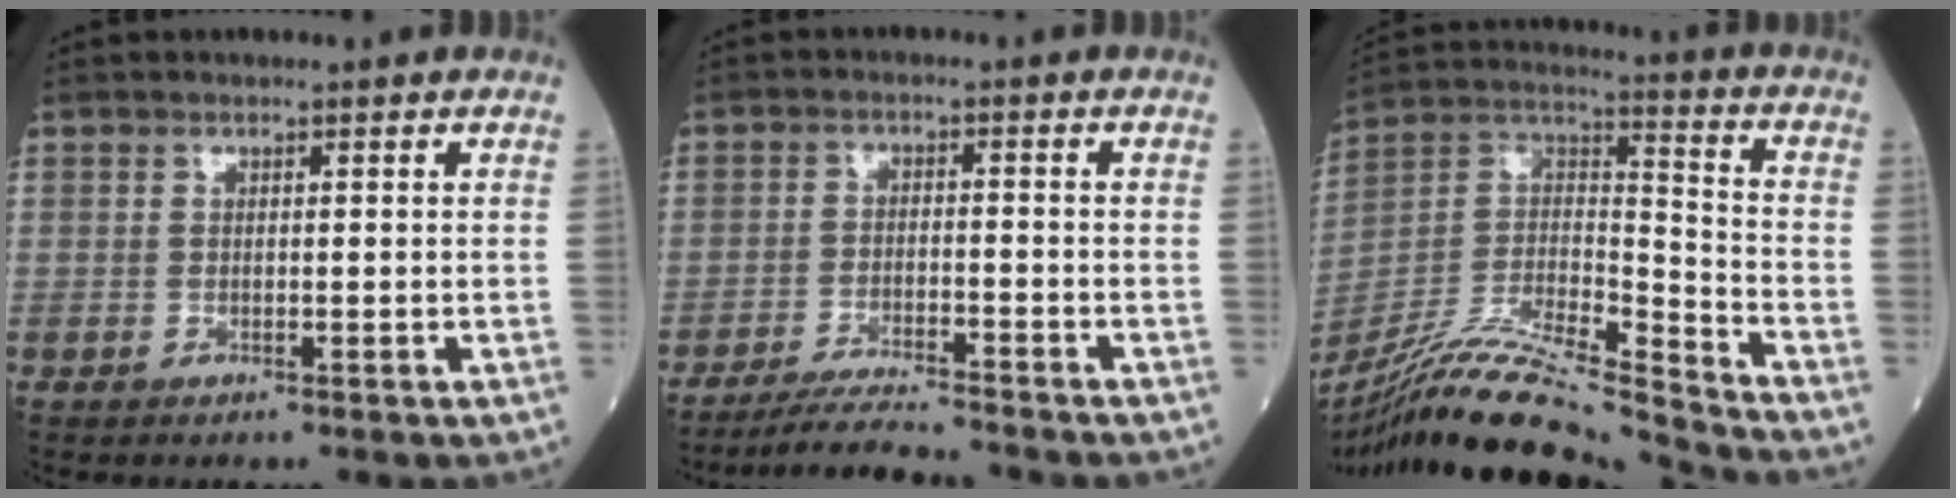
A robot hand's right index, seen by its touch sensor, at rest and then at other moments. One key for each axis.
{"total": 8.8, "fx": -8.2, "fy": -0.1, "fz": 3.4, "tx": -0.054, "ty": -0.018, "tz": -0.140}
{"total": 20.5, "fx": -18.8, "fy": -0.2, "fz": 8.3, "tx": -0.180, "ty": 0.006, "tz": -0.341}